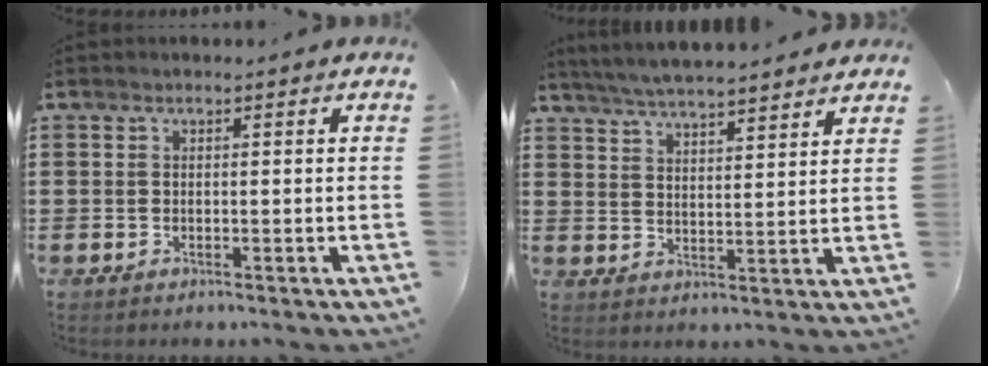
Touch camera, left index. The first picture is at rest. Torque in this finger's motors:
{"motor_torque": [2.14, 0.00, 1.05, 0.11]}